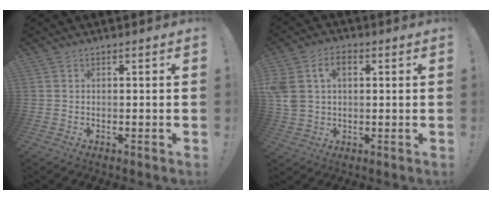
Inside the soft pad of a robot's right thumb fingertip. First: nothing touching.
{"total": 9.5, "force": [2.8, 6.6, 6.2], "torque": [-0.132, 0.004, 0.054]}